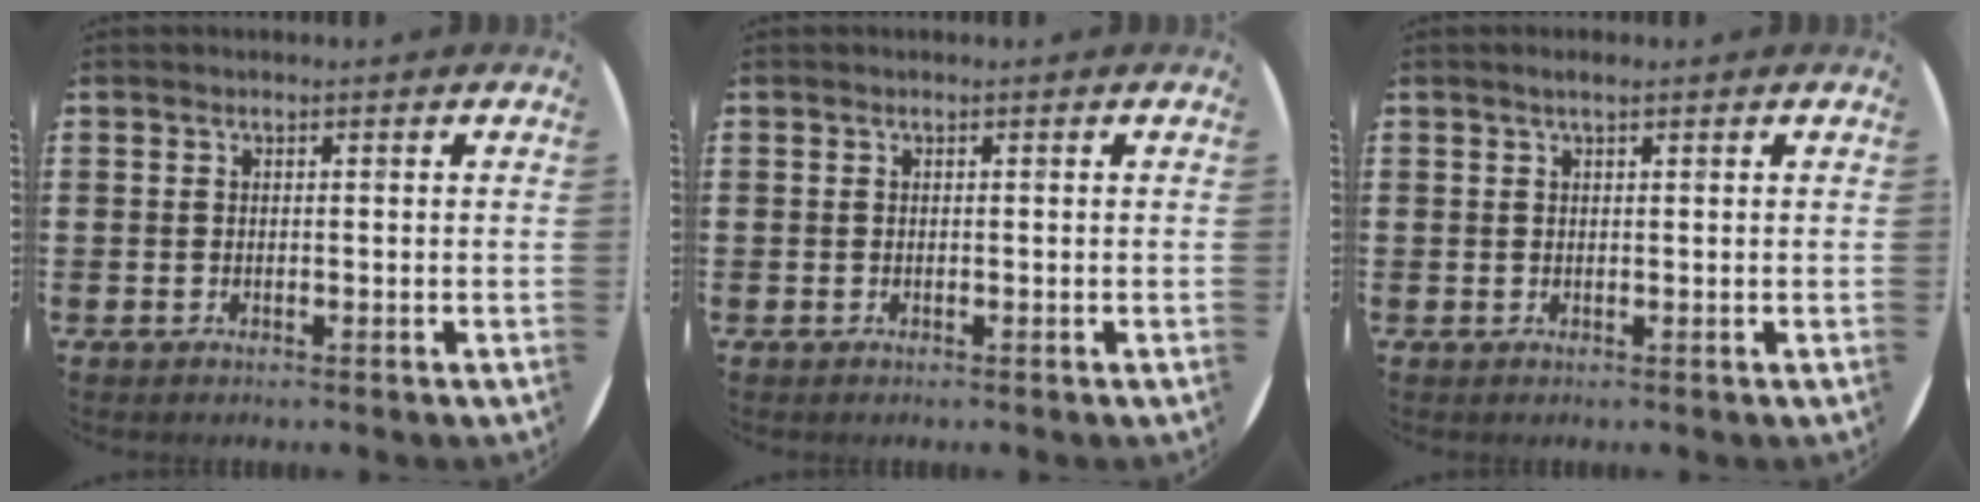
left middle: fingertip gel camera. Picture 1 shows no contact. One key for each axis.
{"total": 0.0}
{"total": 1.1, "fx": 0.7, "fy": 0.2, "fz": 0.8, "tx": -0.007, "ty": 0.000, "tz": 0.010}